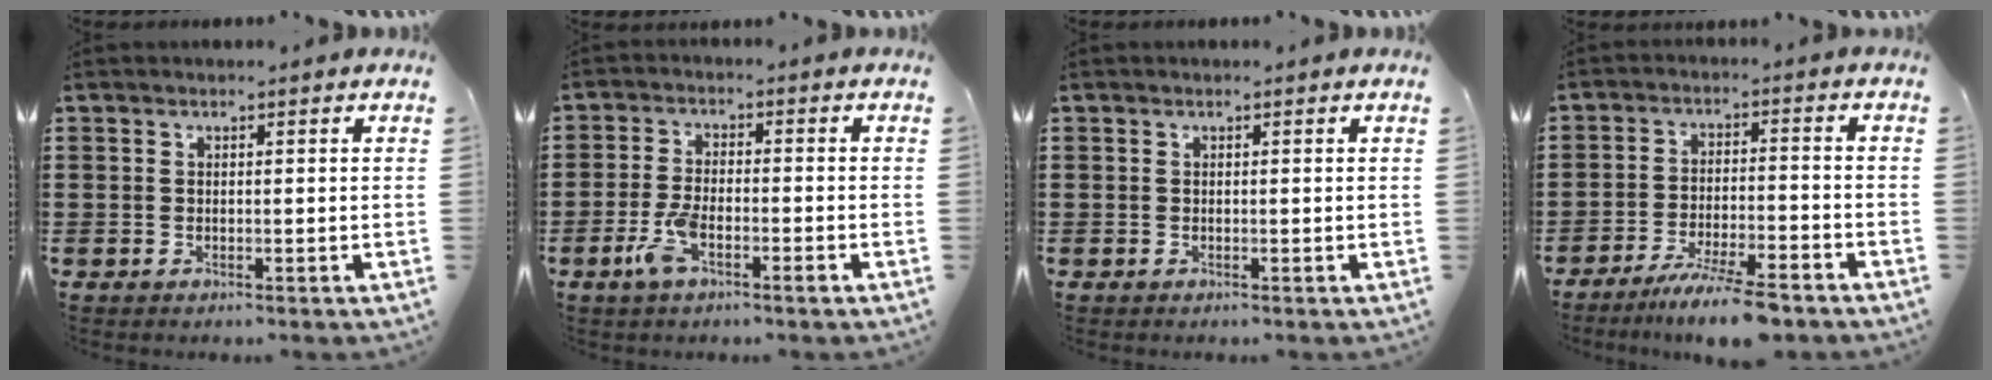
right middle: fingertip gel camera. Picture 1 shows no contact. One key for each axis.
{"total": 5.6, "fx": -2.6, "fy": 1.7, "fz": 4.7, "tx": -0.110, "ty": -0.009, "tz": -0.052}
{"total": 0.0}
{"total": 7.5, "fx": -6.1, "fy": 0.3, "fz": 4.3, "tx": -0.084, "ty": -0.013, "tz": -0.112}